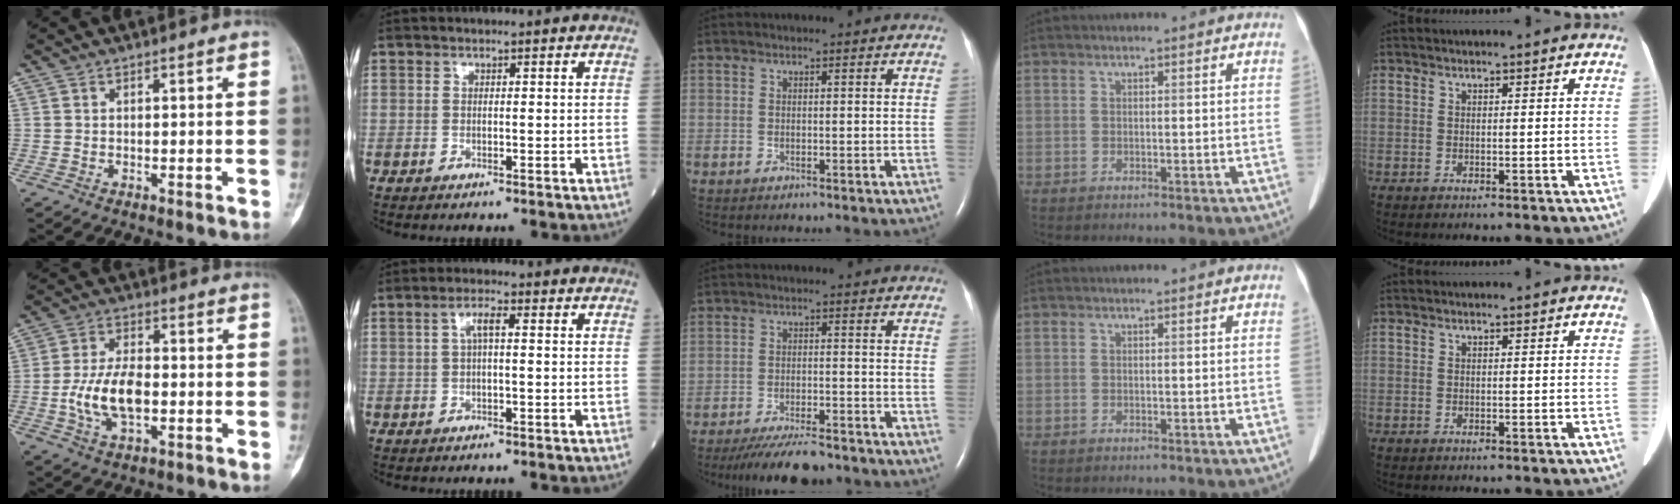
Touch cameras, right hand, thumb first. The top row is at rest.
{"thumb": {"total": 10.5, "force": [-1.6, 5.5, 8.8], "torque": [-0.167, 0.012, -0.031]}, "index": {"total": 2.9, "force": [0.5, 0.6, 2.8], "torque": [-0.057, 0.010, 0.010]}, "middle": {"total": 9.4, "force": [-8.4, 1.5, 4.1], "torque": [-0.064, -0.017, -0.131]}}